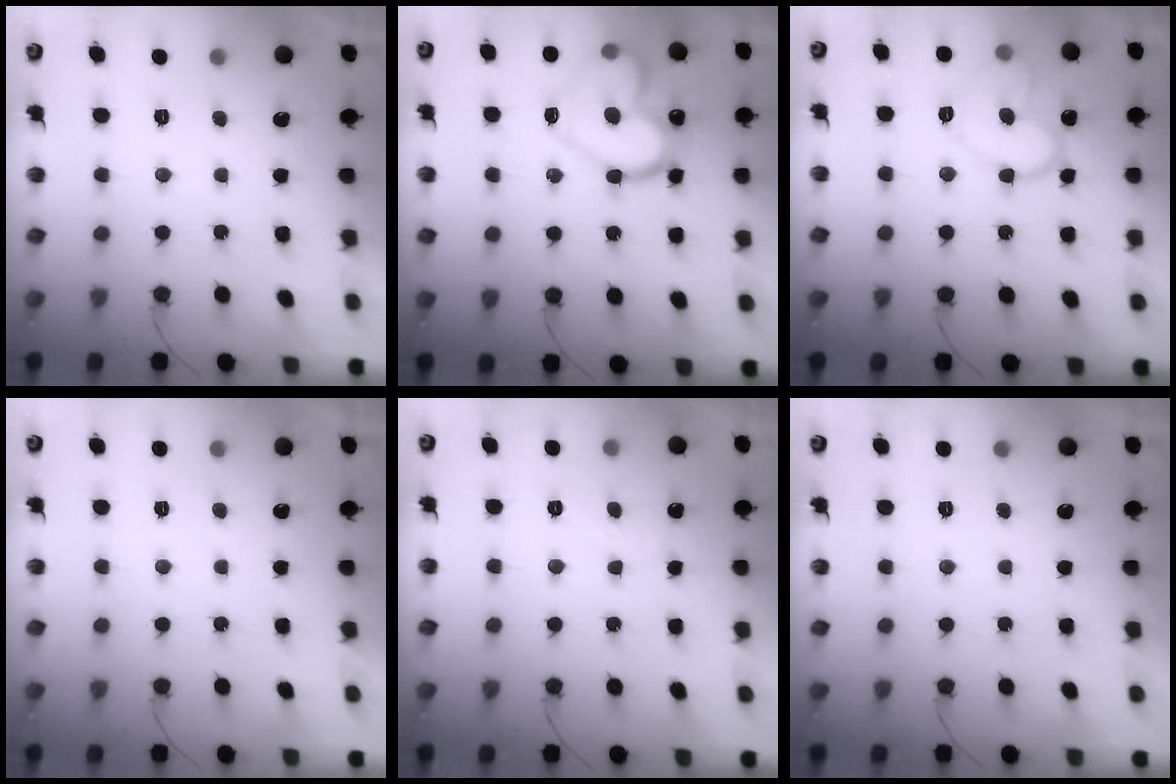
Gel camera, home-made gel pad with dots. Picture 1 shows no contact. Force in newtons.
{"total": 19.8, "press": 19.7, "slide": 1.4}
{"total": 13.4, "press": 13.4, "slide": 0.7}
{"total": 1.8, "press": 1.8, "slide": 0.1}
{"total": 4.6, "press": 4.5, "slide": 0.4}
{"total": 0.0}